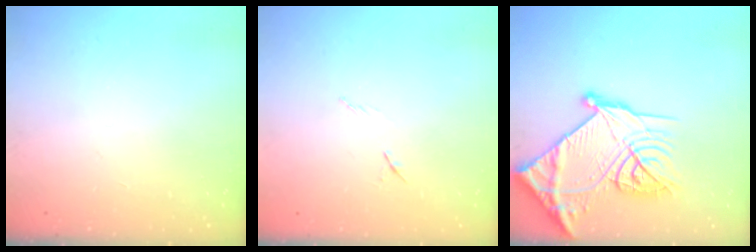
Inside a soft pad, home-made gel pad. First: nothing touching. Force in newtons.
{"total": 6.2, "press": 6.1, "slide": 0.9}
{"total": 30.3, "press": 30.1, "slide": 3.2}